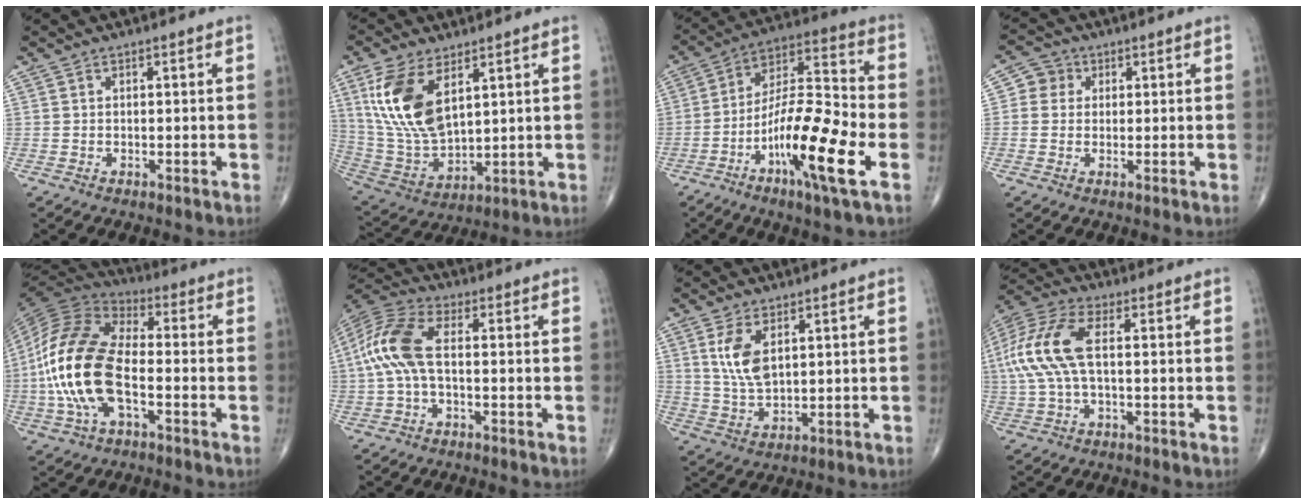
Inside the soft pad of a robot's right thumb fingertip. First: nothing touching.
{"total": 15.6, "force": [6.3, 7.9, 11.8], "torque": [-0.234, -0.024, 0.139]}
{"total": 18.2, "force": [-6.8, 3.5, 16.4], "torque": [-0.299, 0.032, -0.122]}
{"total": 4.0, "force": [0.8, 3.8, 0.9], "torque": [0.010, 0.005, 0.005]}
{"total": 19.1, "force": [-3.5, 9.5, 16.2], "torque": [-0.336, 0.026, -0.070]}
{"total": 10.7, "force": [-0.2, 4.8, 9.5], "torque": [-0.226, 0.028, -0.010]}
{"total": 7.3, "force": [2.6, 3.6, 5.8], "torque": [-0.112, -0.012, 0.062]}
{"total": 12.8, "force": [0.9, 5.6, 11.5], "torque": [-0.282, 0.027, 0.016]}